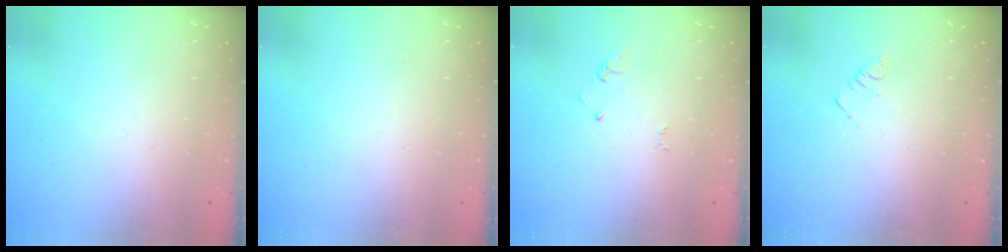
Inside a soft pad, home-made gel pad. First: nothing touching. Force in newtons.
{"total": 0.0}
{"total": 2.6, "press": 2.6, "slide": 0.4}
{"total": 2.3, "press": 2.3, "slide": 0.4}